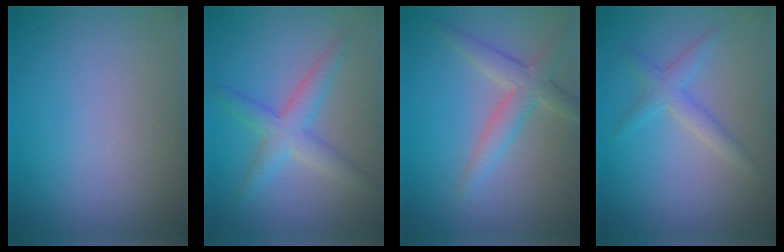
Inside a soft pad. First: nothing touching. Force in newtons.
{"total": 3.5, "press": 3.5, "slide": 0.1}
{"total": 3.2, "press": 3.2, "slide": 0.1}
{"total": 1.3, "press": 1.3, "slide": 0.1}